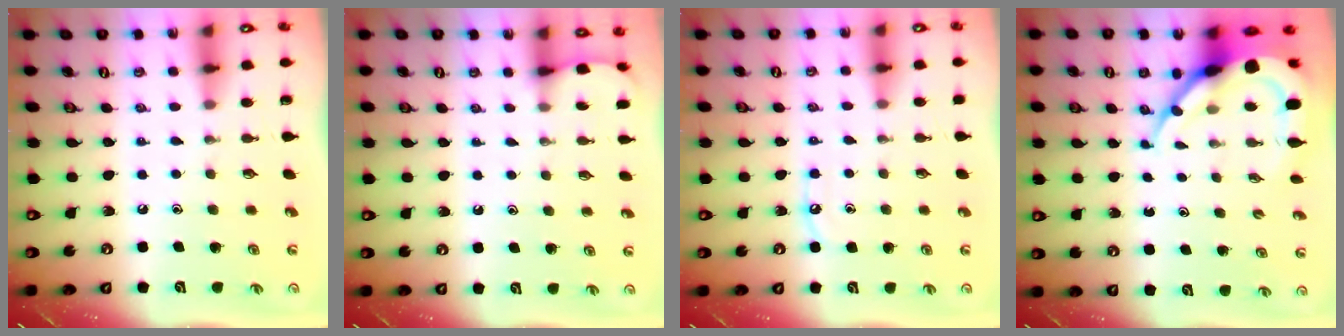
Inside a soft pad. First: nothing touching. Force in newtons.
{"total": 2.5, "press": 2.5, "slide": 0.3}
{"total": 5.0, "press": 4.9, "slide": 0.6}
{"total": 11.4, "press": 11.3, "slide": 1.2}